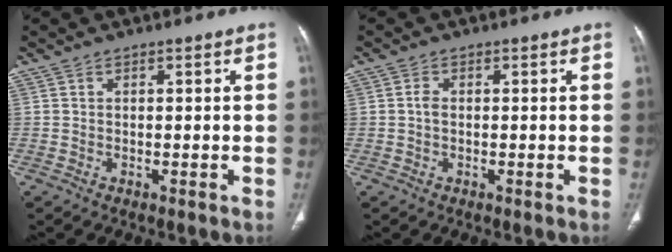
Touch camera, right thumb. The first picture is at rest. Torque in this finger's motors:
{"motor_torque": [-0.39, 0.08, 0.40, 0.12, 0.03]}